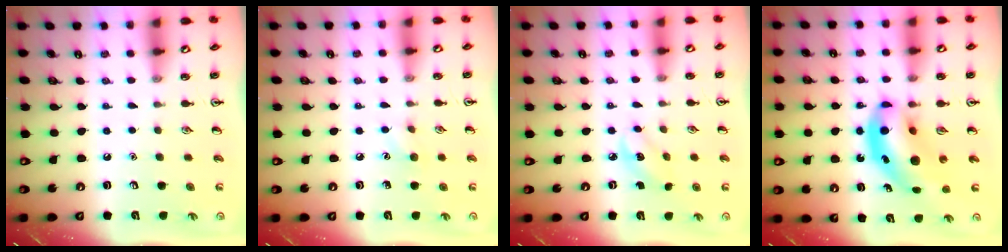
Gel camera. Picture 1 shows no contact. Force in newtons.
{"total": 5.6, "press": 5.3, "slide": 1.6}
{"total": 2.8, "press": 2.7, "slide": 0.8}
{"total": 13.2, "press": 12.6, "slide": 3.9}